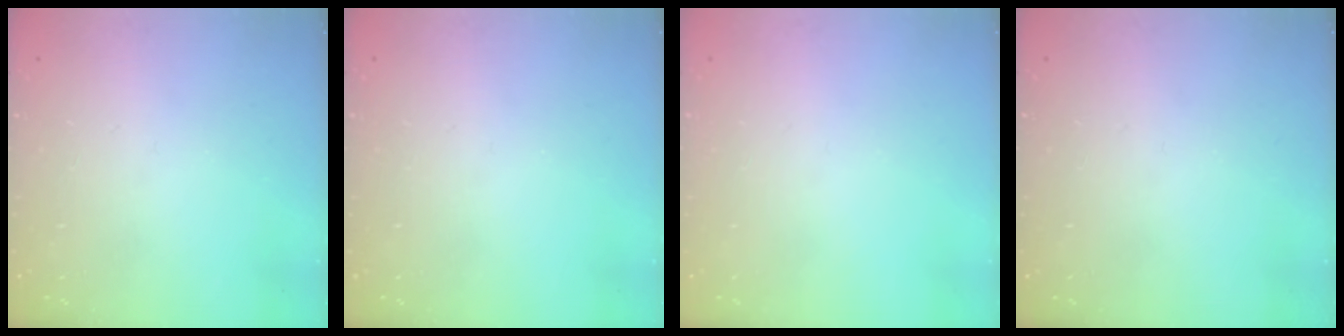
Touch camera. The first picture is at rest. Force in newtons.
{"total": 0.0}
{"total": 0.0}
{"total": 0.0}